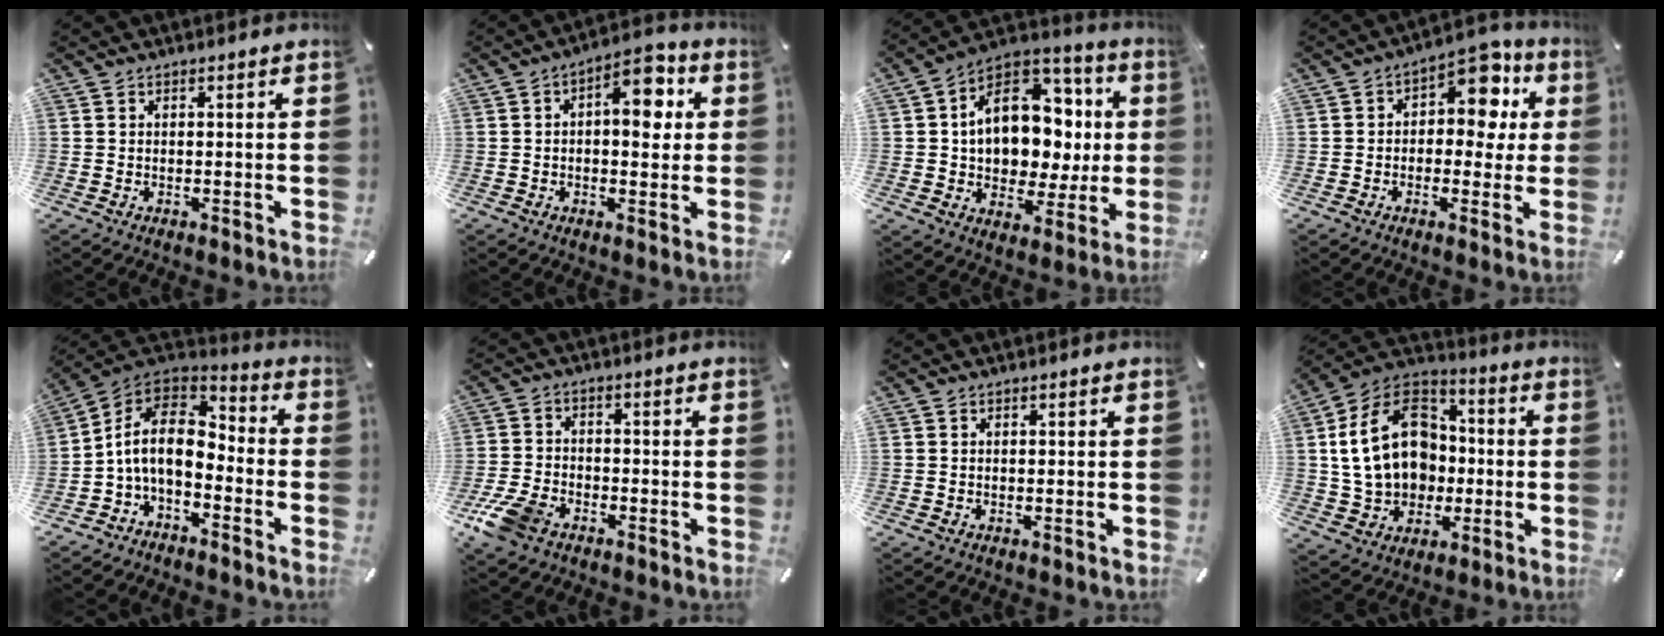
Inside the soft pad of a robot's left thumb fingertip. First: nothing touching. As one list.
[{"total": 9.4, "force": [2.1, 4.9, 7.7], "torque": [-0.091, -0.013, 0.027]}, {"total": 16.0, "force": [1.9, 12.5, 9.8], "torque": [-0.147, -0.017, 0.041]}, {"total": 9.9, "force": [4.0, 6.3, 6.4], "torque": [-0.075, -0.033, 0.063]}, {"total": 10.9, "force": [-2.4, 6.7, 8.2], "torque": [-0.179, 0.007, -0.048]}, {"total": 8.1, "force": [-5.2, 4.7, 4.1], "torque": [-0.100, 0.016, -0.101]}, {"total": 0.0}, {"total": 20.8, "force": [-0.1, 16.9, 12.2], "torque": [-0.247, 0.013, 0.002]}]